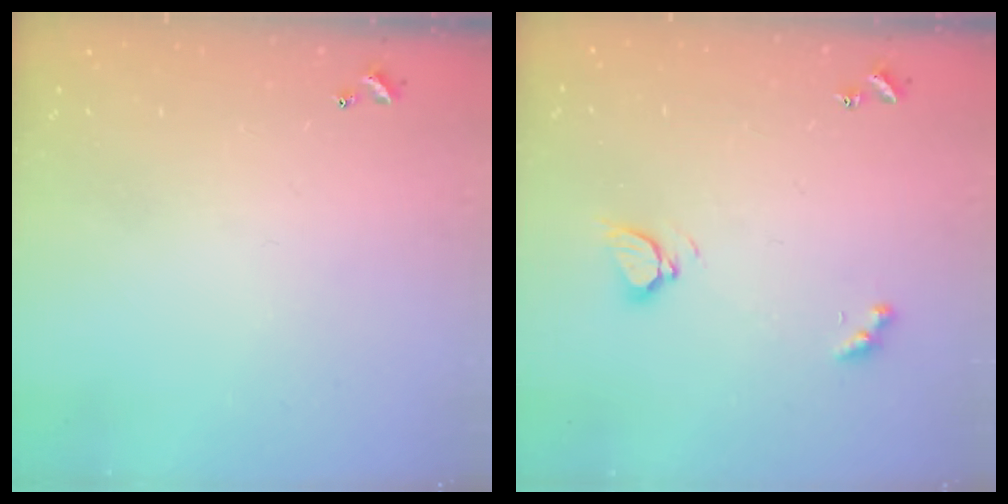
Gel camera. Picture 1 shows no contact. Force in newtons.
{"total": 3.4, "press": 3.4, "slide": 0.3}